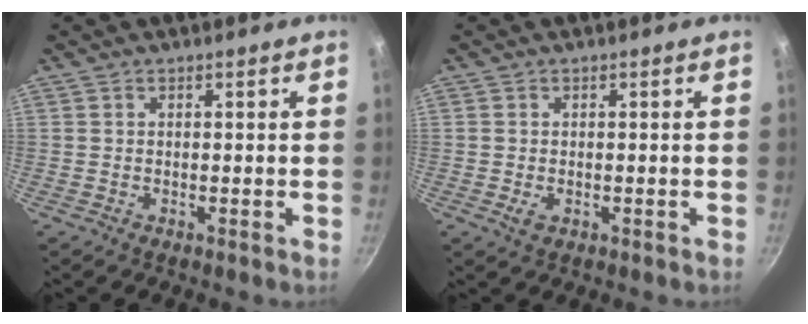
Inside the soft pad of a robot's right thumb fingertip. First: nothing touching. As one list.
[{"total": 2.0, "force": [-0.5, 1.4, 1.3], "torque": [-0.022, -0.004, -0.007]}]